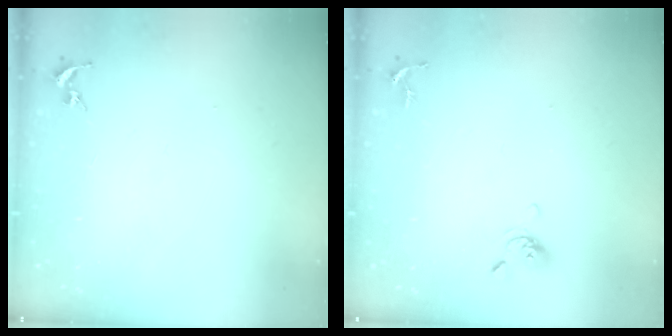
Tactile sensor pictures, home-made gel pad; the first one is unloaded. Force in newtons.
{"total": 6.2, "press": 6.1, "slide": 1.1}